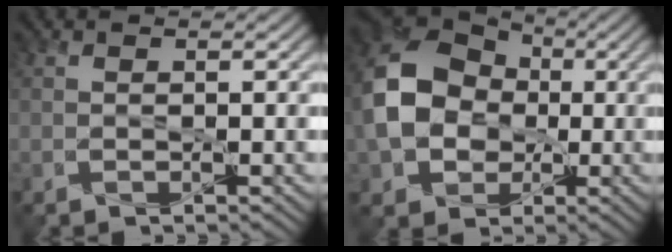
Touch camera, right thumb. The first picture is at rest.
{"total": 12.4, "force": [-0.6, 10.0, 7.3], "torque": [-0.187, -0.006, -0.012]}